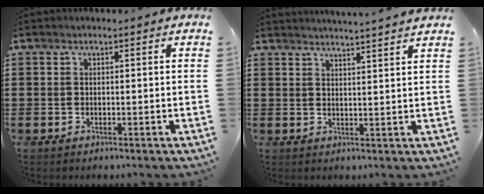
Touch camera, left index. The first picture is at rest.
{"total": 3.0, "force": [2.8, -1.0, 0.1], "torque": [-0.010, -0.018, 0.053]}